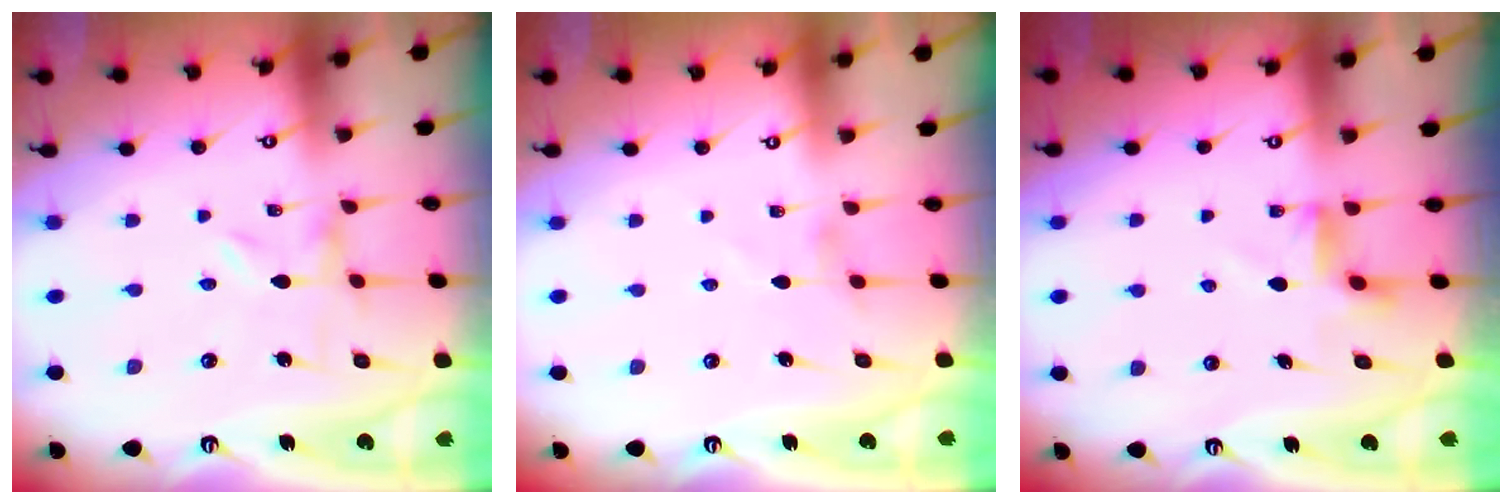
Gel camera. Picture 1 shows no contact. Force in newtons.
{"total": 1.9, "press": 1.9, "slide": 0.3}
{"total": 4.7, "press": 4.6, "slide": 0.6}